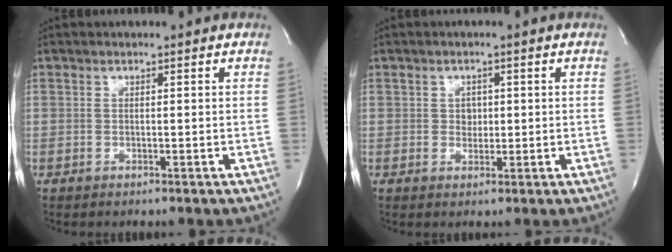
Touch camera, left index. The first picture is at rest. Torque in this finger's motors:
{"motor_torque": [0.11, -0.01, 0.00, -0.01]}